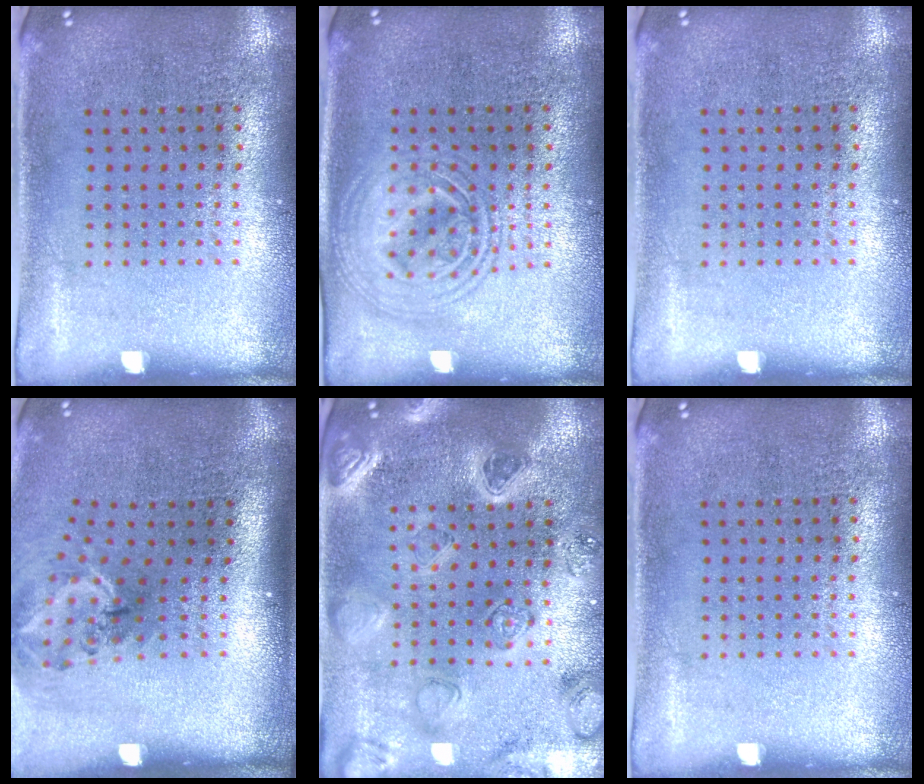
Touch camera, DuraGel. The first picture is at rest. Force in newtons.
{"total": 2.8, "press": 2.8, "slide": 0.4}
{"total": 0.0}
{"total": 1.9, "press": 1.3, "slide": 1.4}
{"total": 2.2, "press": 2.2, "slide": 0.3}
{"total": 0.0}